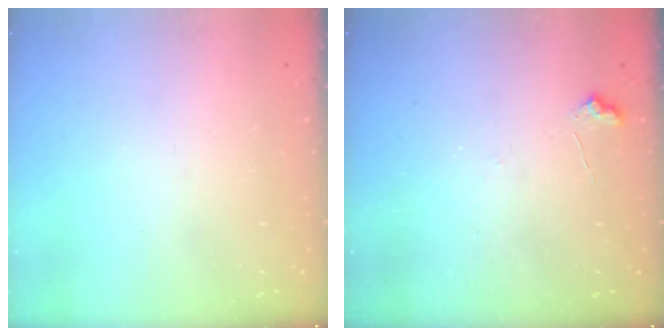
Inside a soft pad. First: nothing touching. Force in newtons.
{"total": 6.9, "press": 6.9, "slide": 0.7}